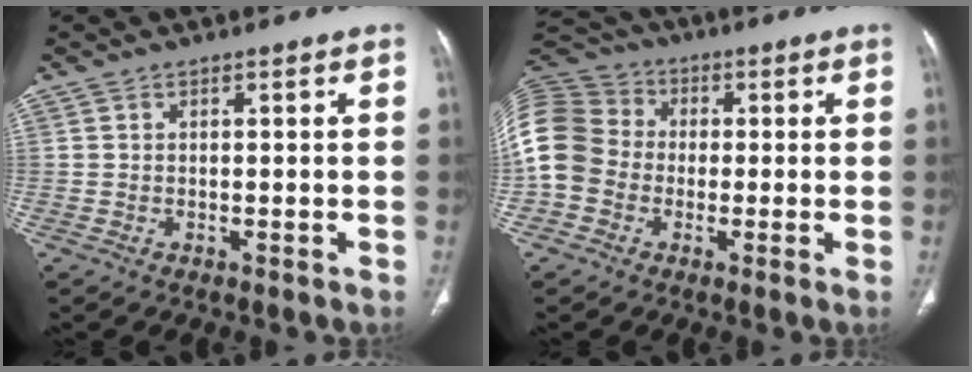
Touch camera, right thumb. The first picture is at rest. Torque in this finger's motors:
{"motor_torque": [0.45, 0.27, 1.65, -0.40, 0.15]}